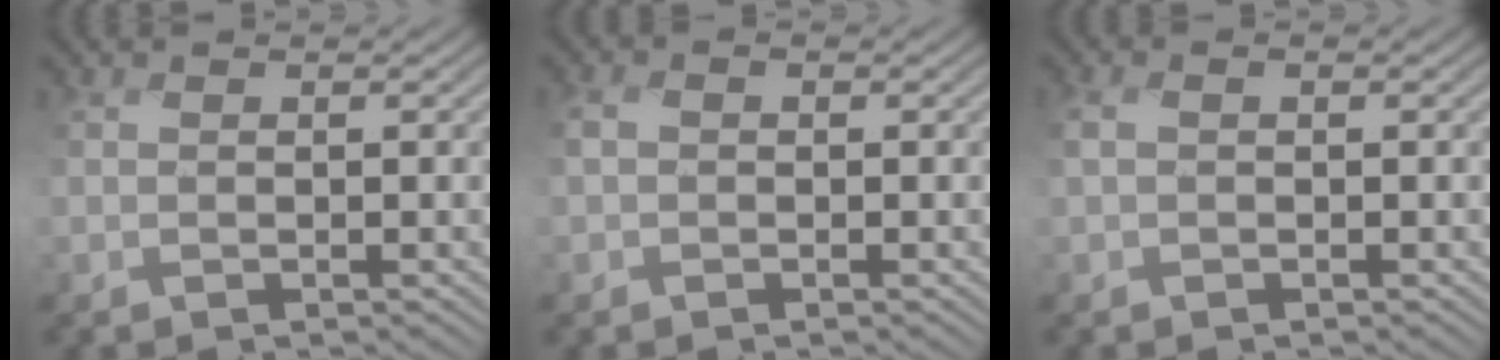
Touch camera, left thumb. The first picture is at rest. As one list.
[{"total": 1.5, "force": [-0.1, 1.2, 1.0], "torque": [-0.022, 0.004, -0.008]}, {"total": 1.6, "force": [0.2, 0.9, 1.3], "torque": [-0.033, 0.007, 0.003]}]